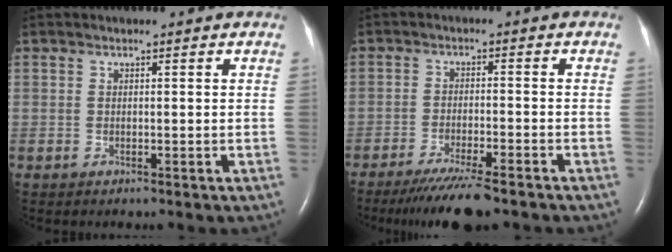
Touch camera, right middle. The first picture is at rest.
{"total": 8.6, "force": [-6.9, 0.3, 5.1], "torque": [-0.085, -0.023, -0.113]}